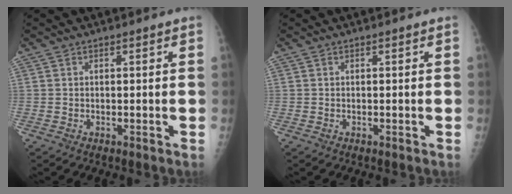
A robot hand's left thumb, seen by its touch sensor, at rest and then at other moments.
{"total": 0.0}